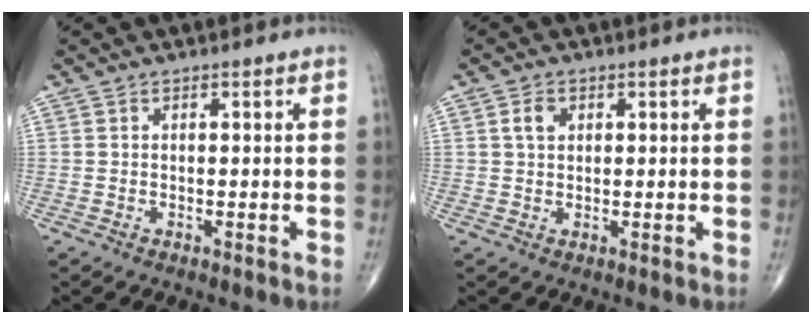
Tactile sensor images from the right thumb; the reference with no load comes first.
{"total": 2.6, "force": [0.8, 1.8, 1.6], "torque": [-0.026, 0.002, 0.014]}